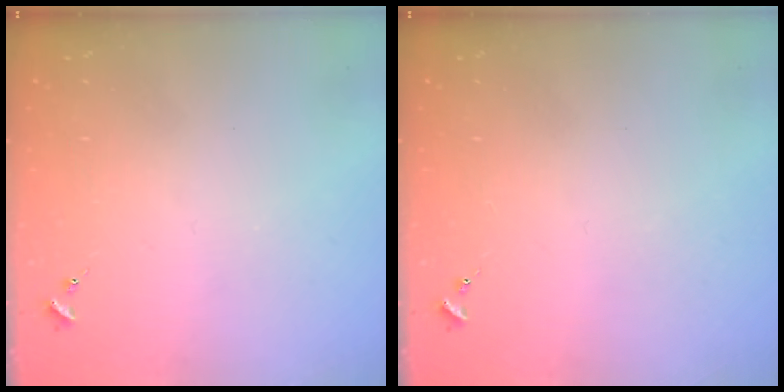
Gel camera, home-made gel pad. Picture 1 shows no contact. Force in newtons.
{"total": 0.0}